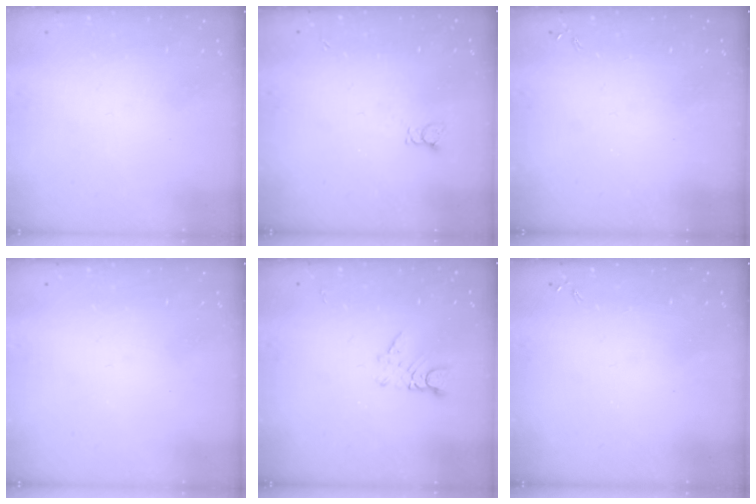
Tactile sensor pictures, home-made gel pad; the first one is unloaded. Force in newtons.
{"total": 2.0, "press": 2.0, "slide": 0.3}
{"total": 0.0}
{"total": 0.0}
{"total": 2.4, "press": 2.4, "slide": 0.2}
{"total": 0.0}